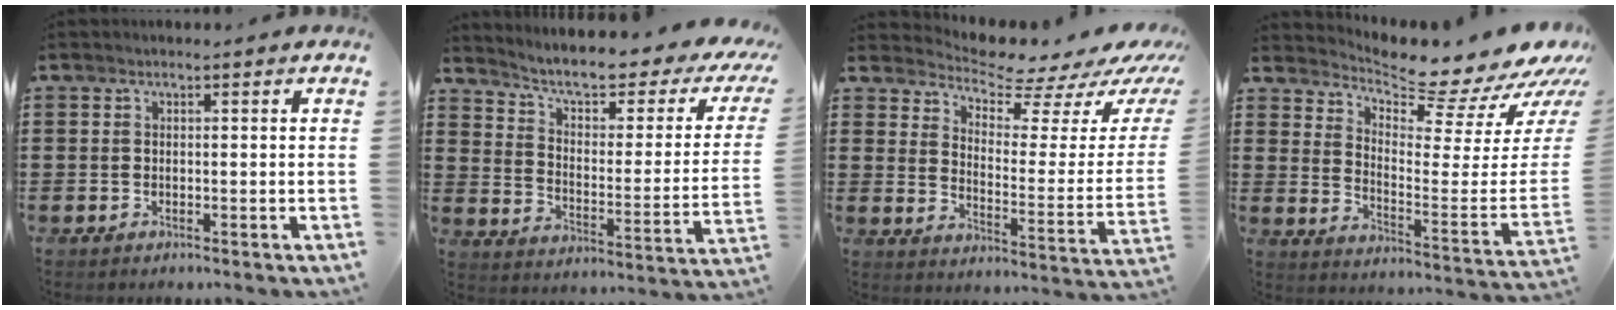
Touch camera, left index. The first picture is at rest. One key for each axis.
{"total": 5.9, "fx": 4.2, "fy": 1.2, "fz": 4.0, "tx": -0.094, "ty": -0.031, "tz": 0.066}
{"total": 6.2, "fx": 5.9, "fy": 1.1, "fz": 1.6, "tx": -0.043, "ty": -0.056, "tz": 0.097}
{"total": 7.1, "fx": 6.3, "fy": 1.3, "fz": 3.0, "tx": -0.057, "ty": -0.075, "tz": 0.100}